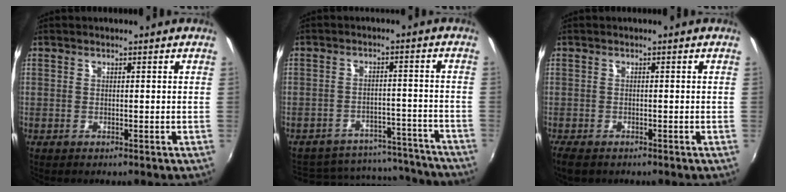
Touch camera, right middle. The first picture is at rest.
{"total": 17.4, "force": [-15.1, 7.4, 4.4], "torque": [-0.095, 0.046, -0.172]}
{"total": 3.9, "force": [-2.9, 1.7, 2.0], "torque": [-0.049, -0.017, -0.053]}